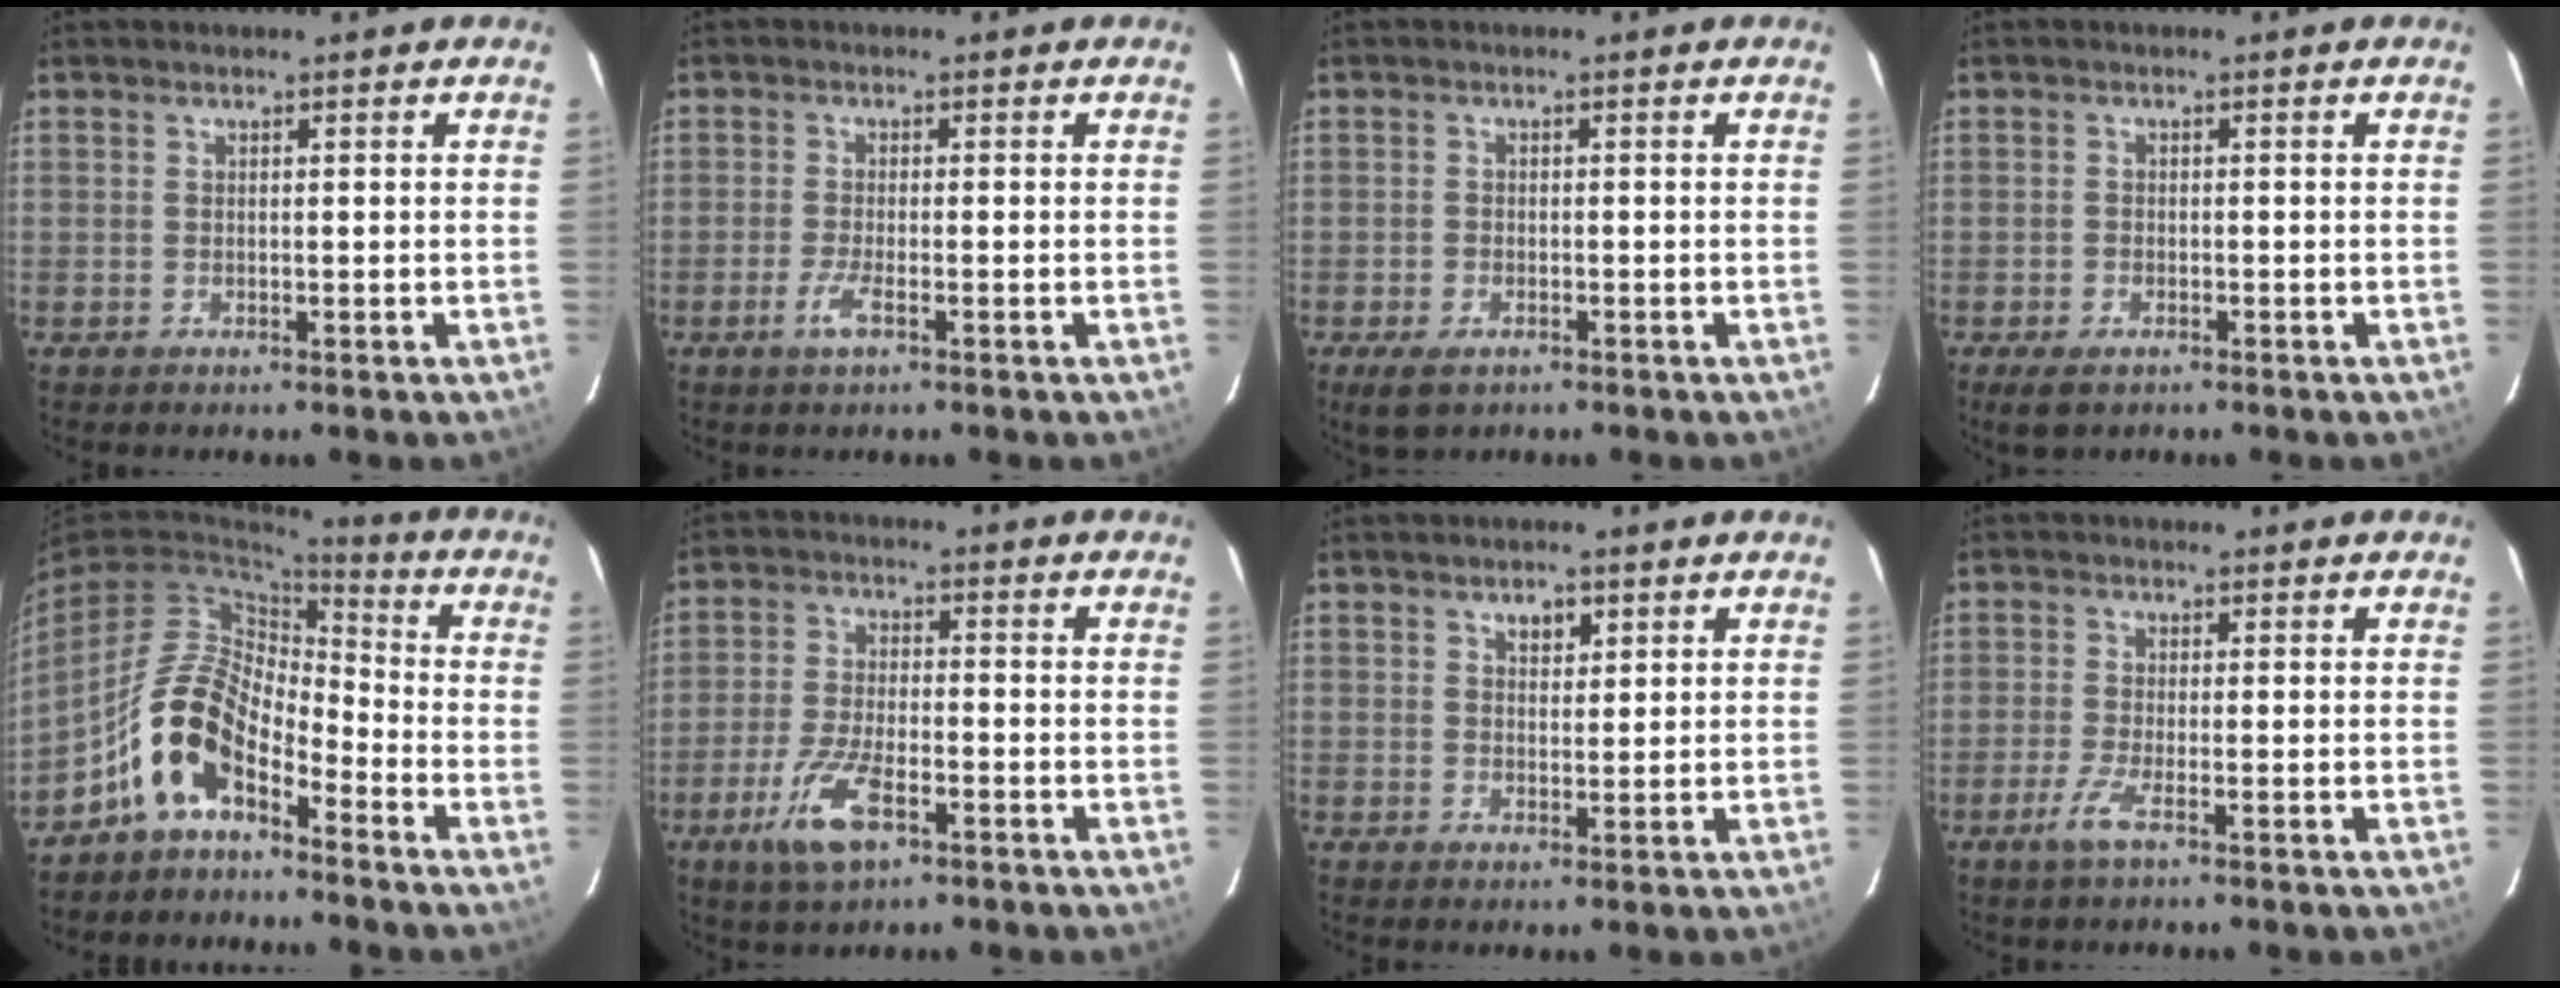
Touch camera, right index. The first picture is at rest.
{"total": 3.0, "force": [-1.6, 0.3, 2.6], "torque": [-0.056, -0.007, -0.032]}
{"total": 4.1, "force": [-2.5, 2.2, 2.4], "torque": [-0.058, -0.013, -0.045]}
{"total": 3.5, "force": [-2.3, 1.8, 2.0], "torque": [-0.047, -0.012, -0.041]}
{"total": 11.1, "force": [-6.6, 5.5, 7.0], "torque": [-0.141, 0.015, -0.130]}
{"total": 9.8, "force": [-5.0, 3.7, 7.6], "torque": [-0.168, -0.012, -0.092]}
{"total": 2.6, "force": [1.4, 1.6, 1.5], "torque": [-0.019, 0.005, 0.024]}
{"total": 3.4, "force": [-1.9, 0.0, 2.8], "torque": [-0.069, -0.009, -0.042]}